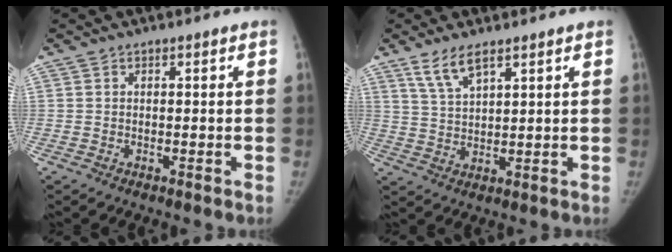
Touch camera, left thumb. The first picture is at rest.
{"total": 5.6, "force": [3.9, 1.7, 3.7], "torque": [-0.072, -0.015, 0.082]}